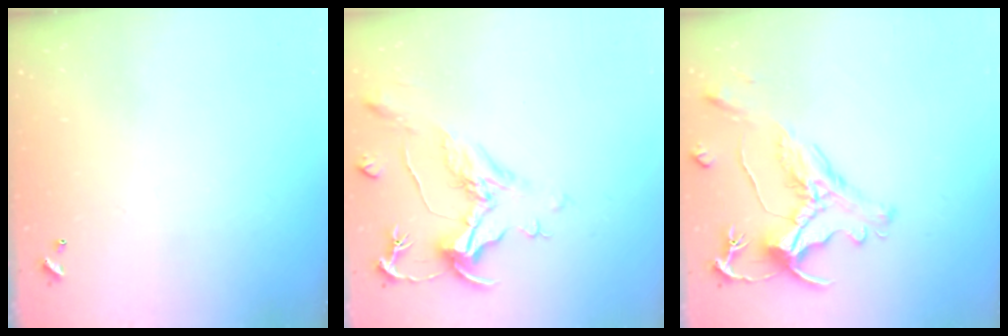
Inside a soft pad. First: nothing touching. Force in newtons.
{"total": 1.9, "press": 1.4, "slide": 1.2}
{"total": 2.8, "press": 2.5, "slide": 1.3}